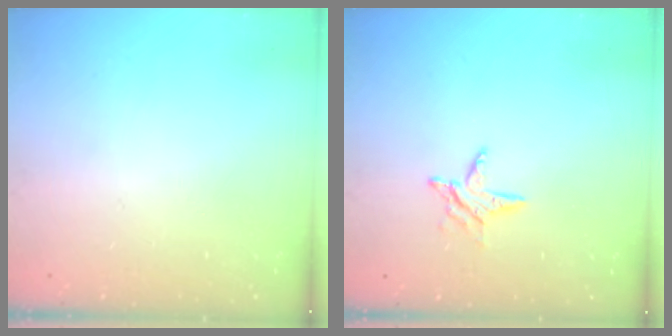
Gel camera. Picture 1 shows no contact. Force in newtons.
{"total": 5.8, "press": 5.7, "slide": 0.6}